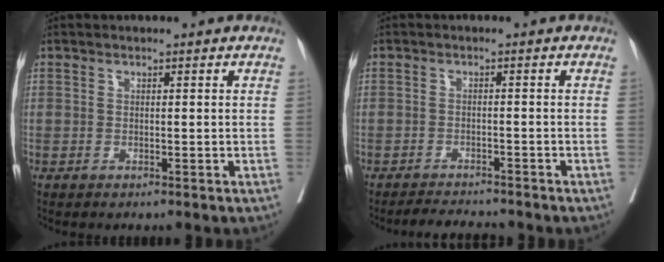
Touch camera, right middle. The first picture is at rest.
{"total": 3.9, "force": [-3.8, 0.2, 0.6], "torque": [-0.012, -0.014, -0.062]}